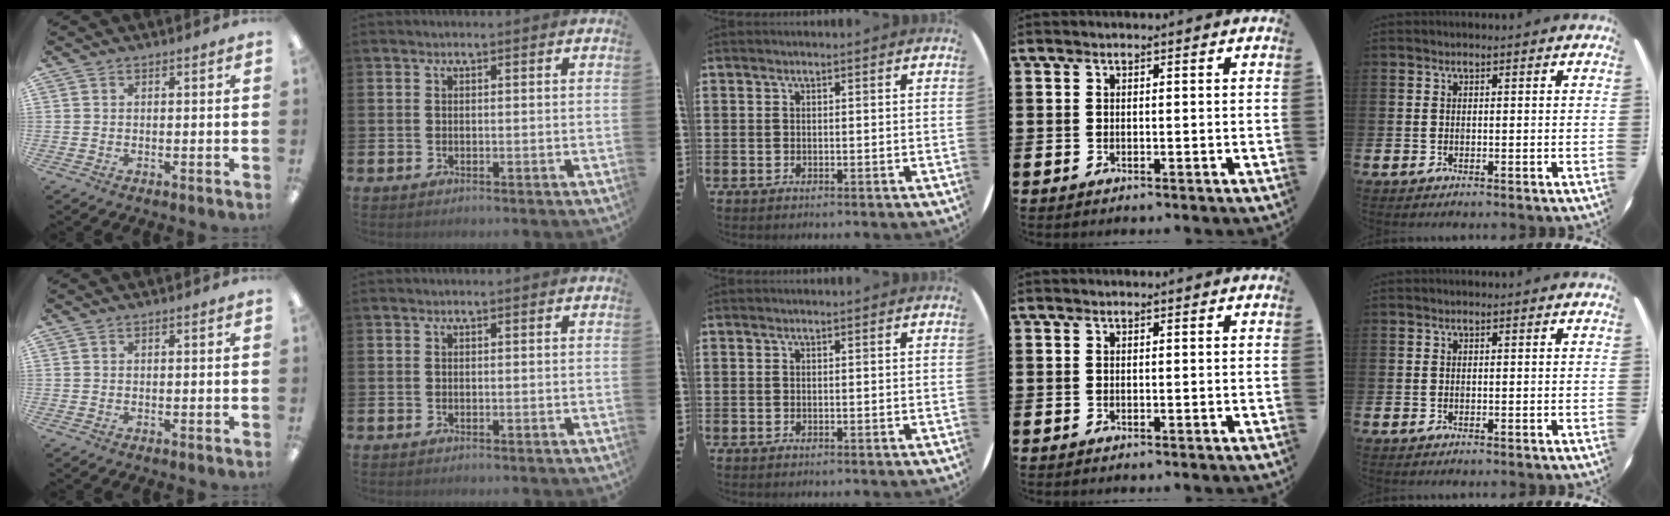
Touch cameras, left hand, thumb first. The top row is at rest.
{}